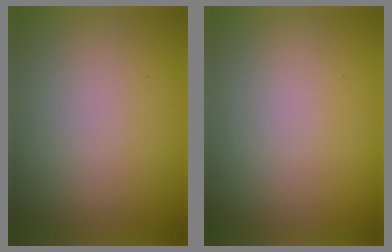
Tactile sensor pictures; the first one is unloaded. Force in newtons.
{"total": 0.0}